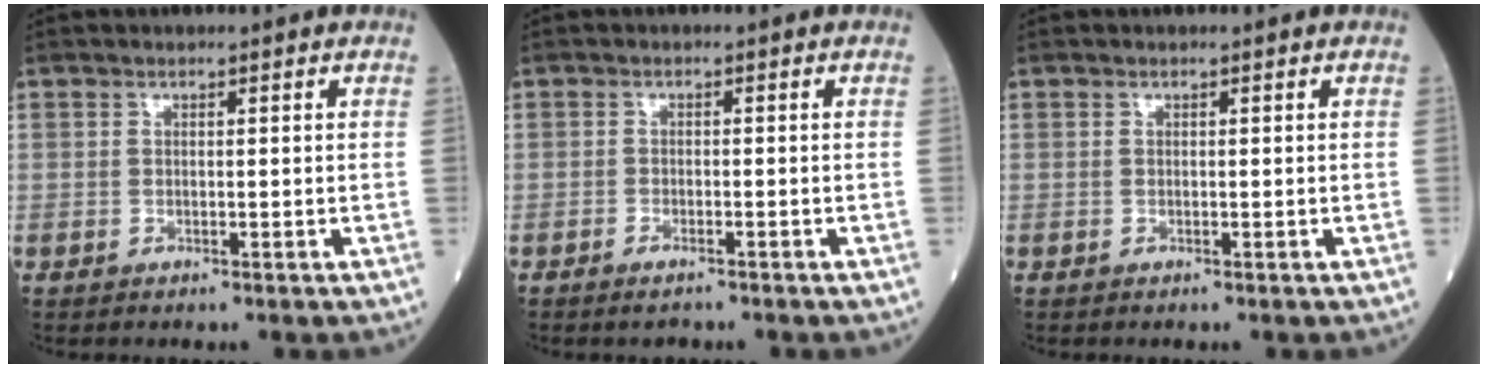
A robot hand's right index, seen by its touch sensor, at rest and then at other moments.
{"total": 1.4, "force": [-1.2, 0.3, 0.7], "torque": [-0.017, -0.002, -0.015]}
{"total": 0.0}